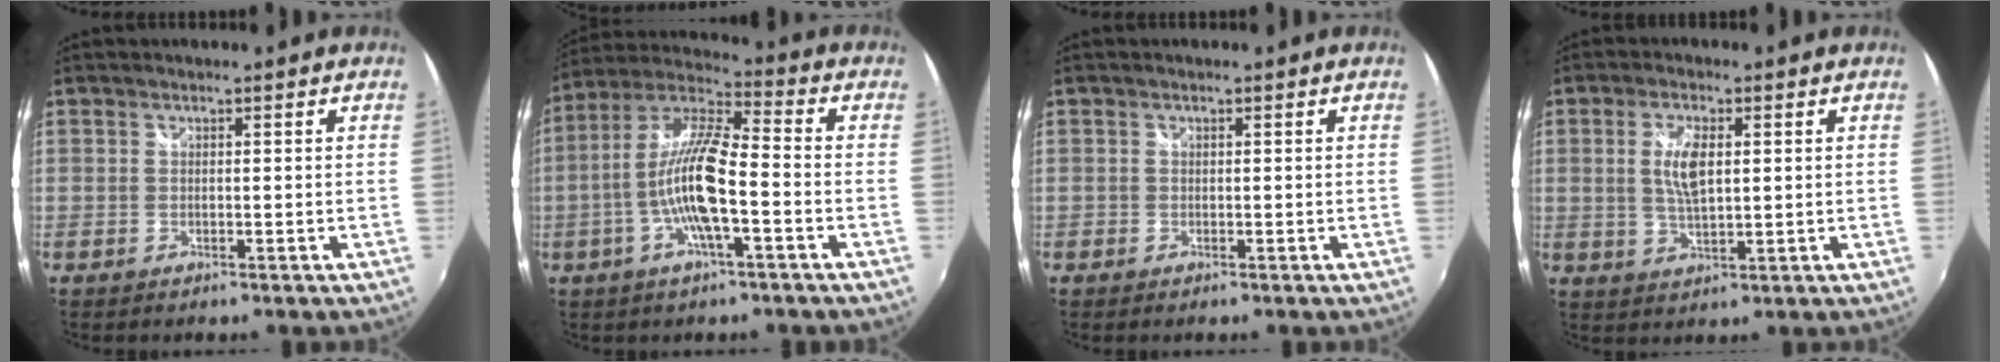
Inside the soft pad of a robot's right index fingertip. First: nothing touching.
{"total": 13.1, "force": [-3.7, 2.4, 12.3], "torque": [-0.238, 0.001, -0.068]}
{"total": 0.6, "force": [-0.3, 0.5, 0.0], "torque": [0.000, 0.001, -0.005]}
{"total": 5.9, "force": [1.0, 2.4, 5.3], "torque": [-0.102, 0.001, 0.020]}